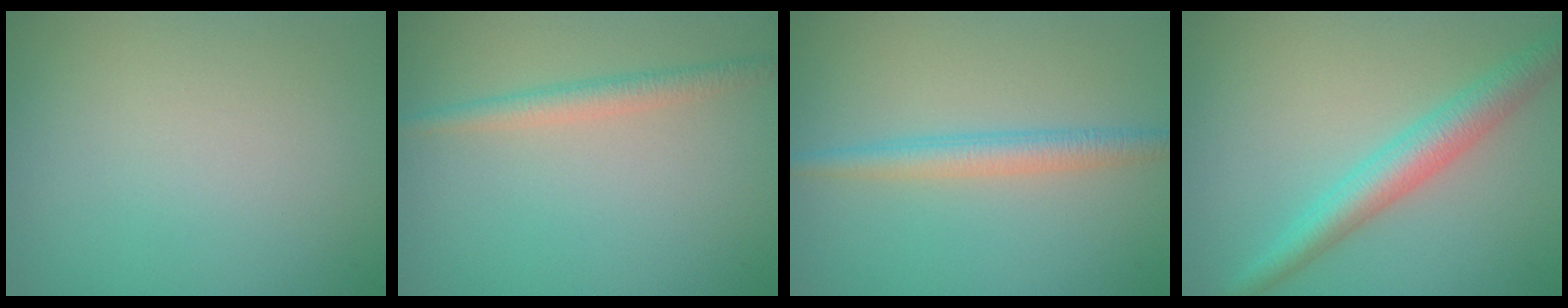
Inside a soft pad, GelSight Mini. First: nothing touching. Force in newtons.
{"total": 2.0, "press": 2.0, "slide": 0.0}
{"total": 2.7, "press": 2.7, "slide": 0.1}
{"total": 4.2, "press": 4.2, "slide": 0.1}